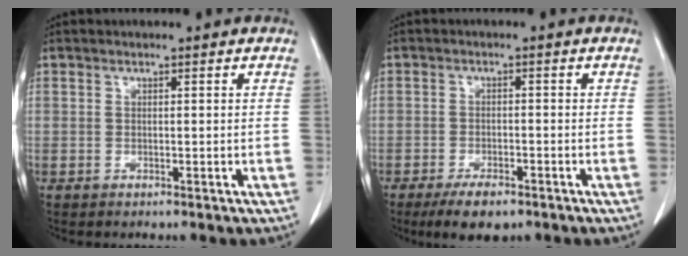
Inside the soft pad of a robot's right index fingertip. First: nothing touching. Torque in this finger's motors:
{"motor_torque": [-0.05, -0.07, -0.01, -0.02]}